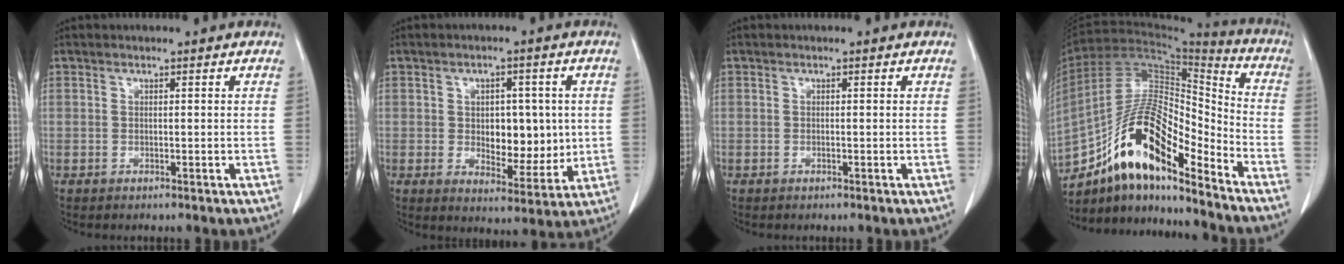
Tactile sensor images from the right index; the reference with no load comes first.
{"total": 8.2, "force": [0.3, 4.6, 6.8], "torque": [-0.087, 0.004, 0.017]}
{"total": 0.0}
{"total": 16.6, "force": [-11.4, 4.3, 11.2], "torque": [-0.199, 0.033, -0.197]}